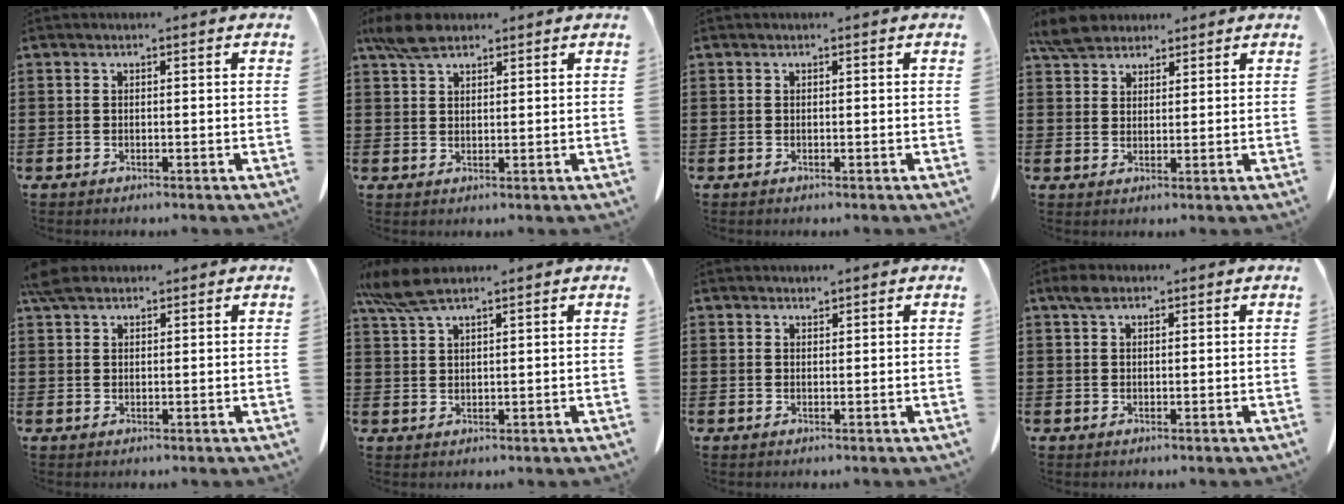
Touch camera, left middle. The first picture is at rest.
{"total": 4.7, "force": [3.5, 1.8, 2.5], "torque": [-0.058, 0.003, 0.067]}
{"total": 0.0}
{"total": 4.8, "force": [4.2, 1.7, 1.5], "torque": [-0.034, -0.005, 0.080]}
{"total": 3.2, "force": [2.6, 1.2, 1.5], "torque": [-0.038, 0.004, 0.051]}
{"total": 5.9, "force": [4.3, 1.0, 3.9], "torque": [-0.100, -0.008, 0.077]}
{"total": 0.7, "force": [0.7, -0.1, 0.1], "torque": [-0.004, -0.004, 0.016]}
{"total": 2.2, "force": [1.4, 1.1, 1.2], "torque": [-0.028, 0.004, 0.027]}